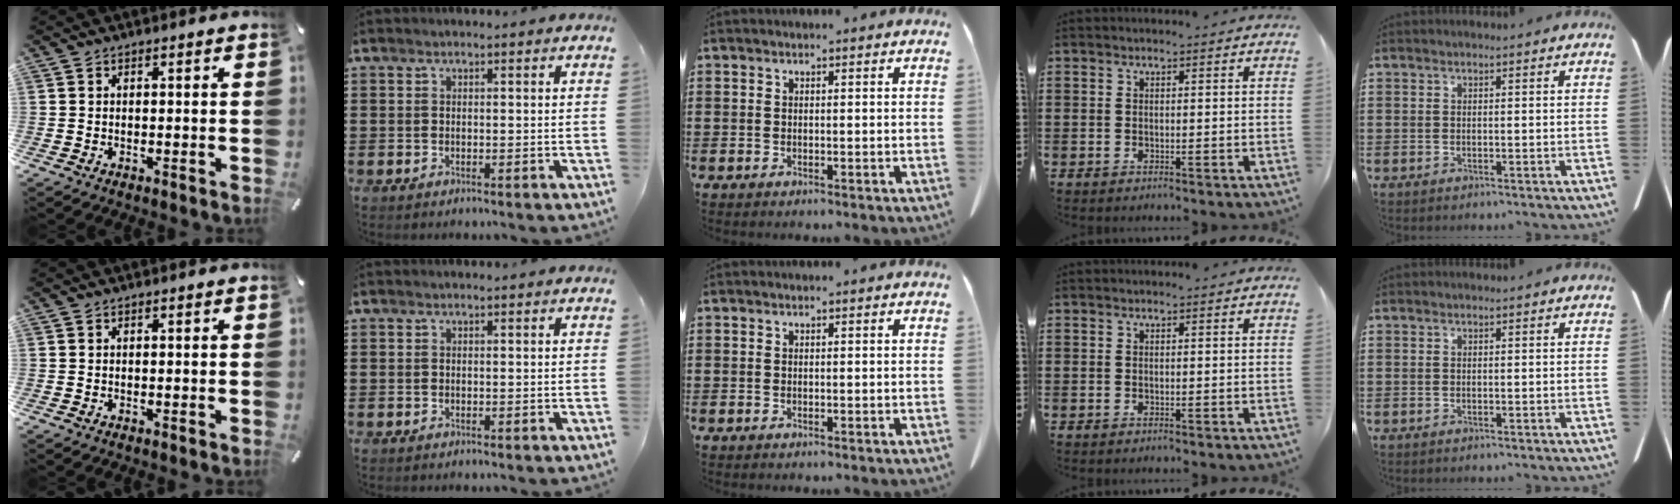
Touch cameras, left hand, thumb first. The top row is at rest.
{}